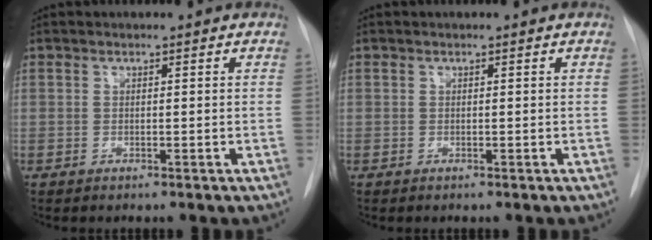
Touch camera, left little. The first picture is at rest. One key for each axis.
{"total": 0.0}